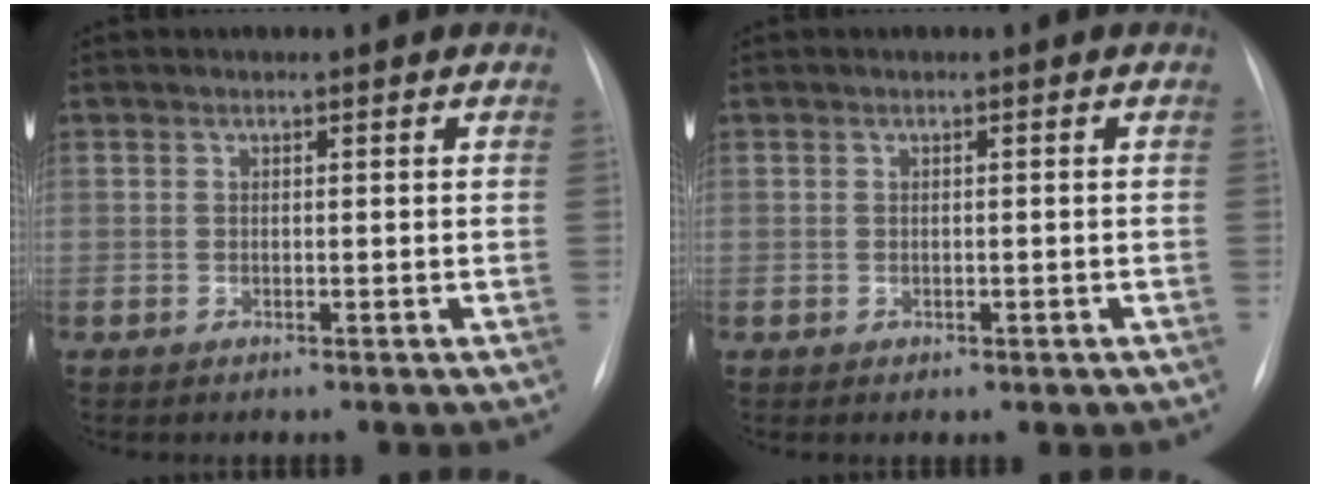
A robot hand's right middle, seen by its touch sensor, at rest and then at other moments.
{"total": 0.9, "force": [-0.3, 0.6, 0.5], "torque": [-0.006, 0.001, 0.000]}